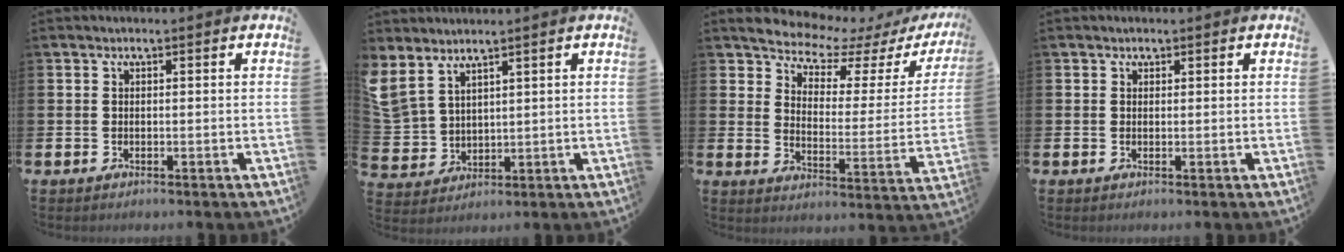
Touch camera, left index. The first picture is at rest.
{"total": 4.7, "force": [4.0, 2.2, 1.2], "torque": [-0.032, -0.017, 0.072]}
{"total": 6.7, "force": [6.4, 1.4, 1.4], "torque": [-0.047, -0.062, 0.104]}
{"total": 0.9, "force": [0.7, 0.4, 0.0], "torque": [0.014, -0.002, 0.011]}